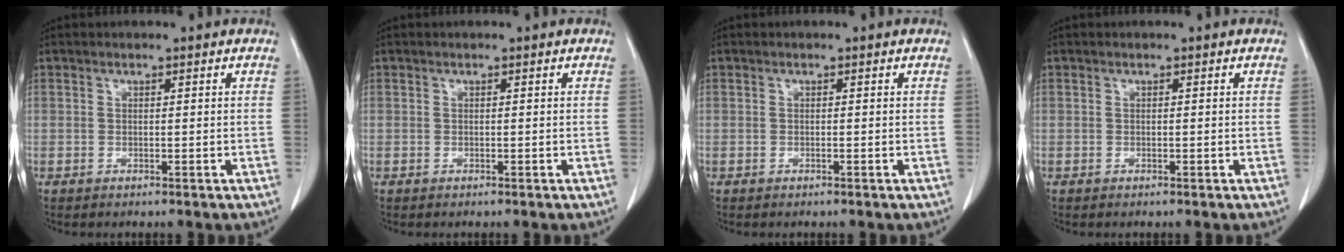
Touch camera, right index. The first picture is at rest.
{"total": 0.0}
{"total": 0.0}
{"total": 0.0}